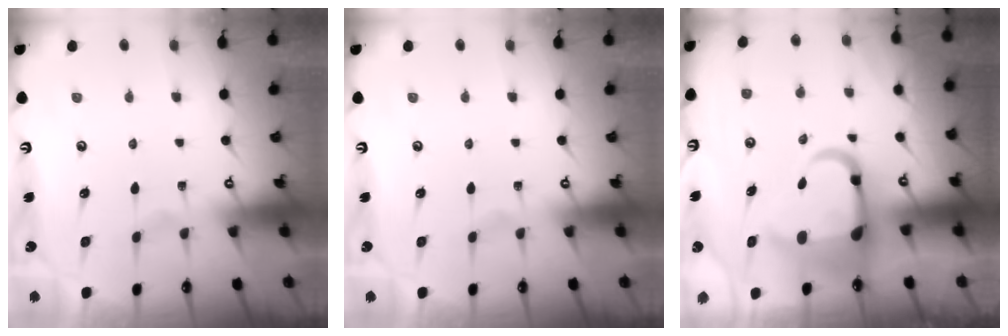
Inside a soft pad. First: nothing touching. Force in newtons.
{"total": 0.0}
{"total": 12.8, "press": 12.7, "slide": 1.7}